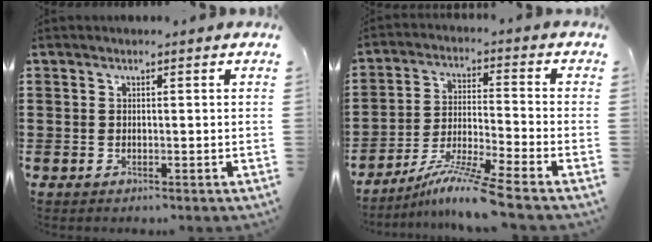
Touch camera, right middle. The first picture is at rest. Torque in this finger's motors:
{"motor_torque": [1.51, -0.62, 0.46, 0.15]}